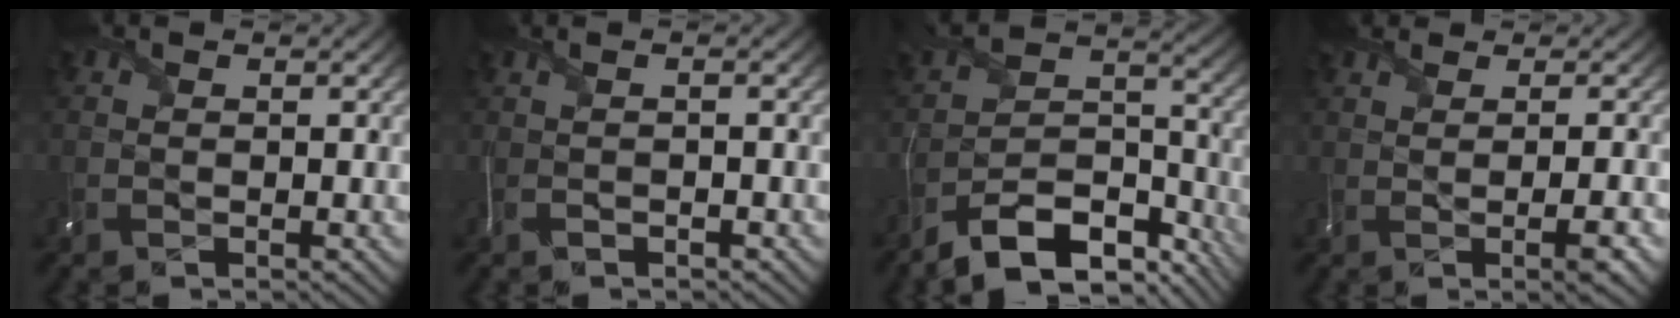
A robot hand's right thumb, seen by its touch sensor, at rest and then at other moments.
{"total": 1.1, "force": [-0.5, -0.2, 0.9], "torque": [-0.010, 0.006, -0.023]}
{"total": 12.7, "force": [-10.6, 3.9, 5.7], "torque": [-0.086, -0.006, -0.184]}
{"total": 4.1, "force": [1.2, 1.1, 3.8], "torque": [-0.035, 0.020, -0.003]}